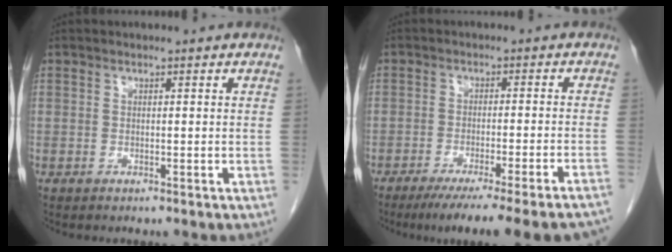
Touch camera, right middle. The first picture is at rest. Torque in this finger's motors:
{"motor_torque": [1.08, -1.06, 0.24, 0.07]}